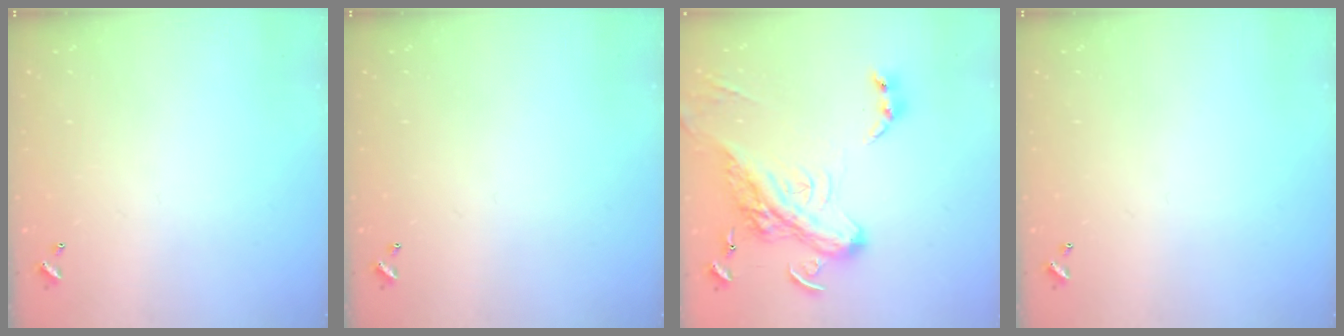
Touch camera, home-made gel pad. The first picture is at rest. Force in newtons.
{"total": 0.0}
{"total": 10.0, "press": 9.8, "slide": 2.3}
{"total": 0.0}